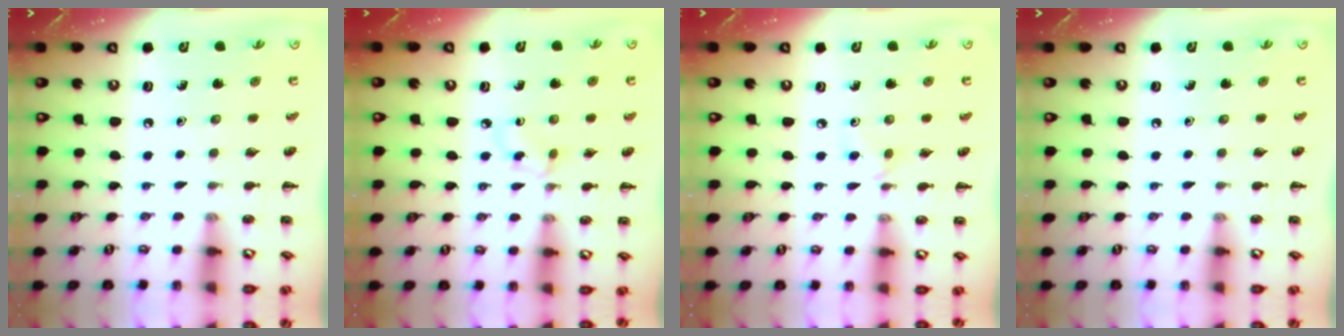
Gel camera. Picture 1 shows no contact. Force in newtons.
{"total": 2.8, "press": 2.6, "slide": 1.1}
{"total": 3.3, "press": 3.1, "slide": 1.2}
{"total": 0.0}